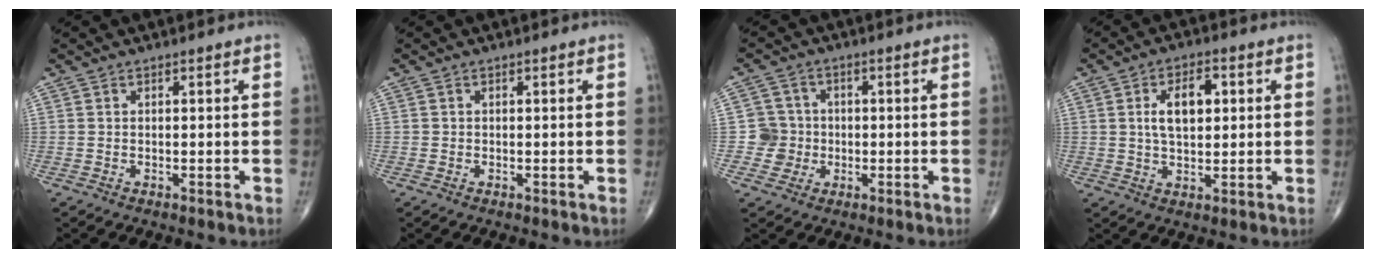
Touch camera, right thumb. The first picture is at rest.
{"total": 0.0}
{"total": 5.1, "force": [-0.8, 5.0, 0.0], "torque": [0.032, 0.014, -0.021]}
{"total": 7.8, "force": [1.6, 4.2, 6.4], "torque": [-0.097, 0.003, 0.027]}